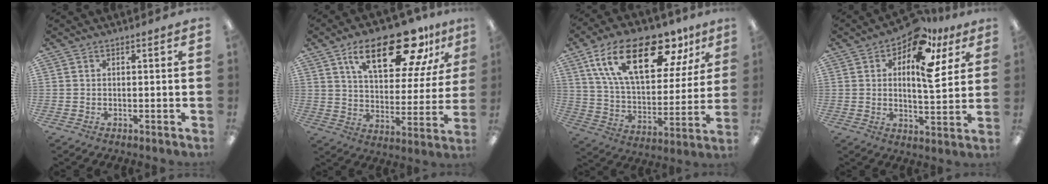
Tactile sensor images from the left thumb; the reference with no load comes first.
{"total": 22.4, "force": [13.1, 9.6, 15.4], "torque": [-0.235, -0.053, 0.212]}
{"total": 24.5, "force": [13.0, 11.4, 17.3], "torque": [-0.297, -0.038, 0.223]}
{"total": 14.3, "force": [7.3, 6.2, 10.6], "torque": [-0.151, -0.033, 0.120]}